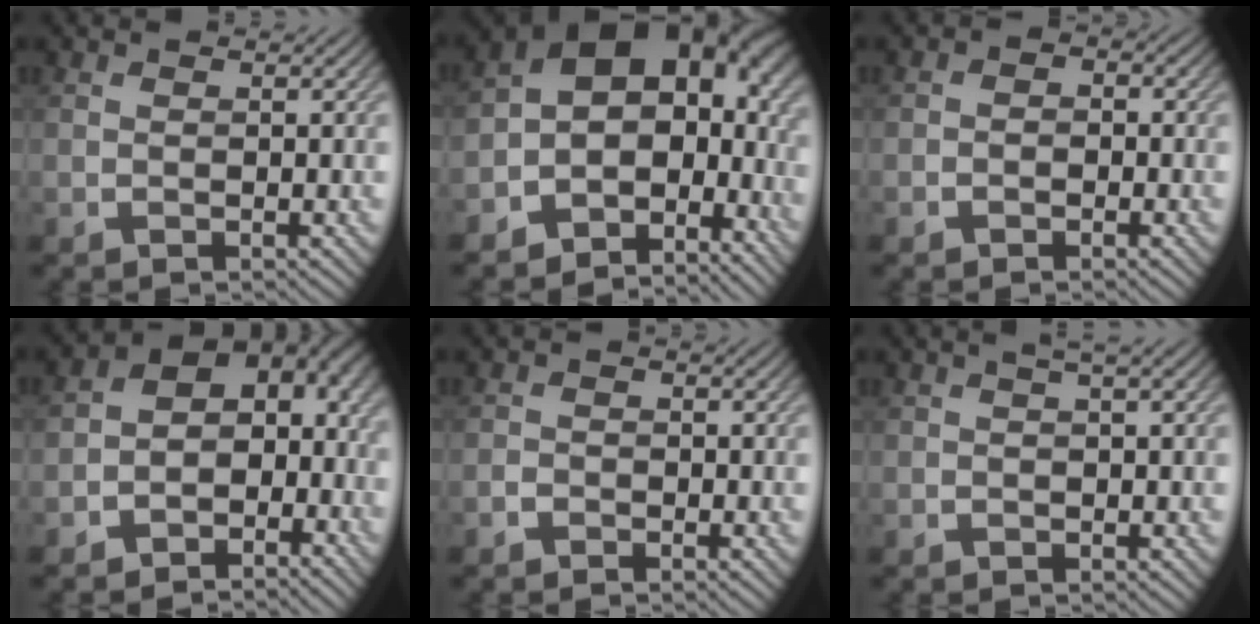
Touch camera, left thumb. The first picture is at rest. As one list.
[{"total": 14.4, "force": [-2.4, 10.0, 10.1], "torque": [-0.161, -0.013, -0.026]}, {"total": 1.3, "force": [-0.7, 1.0, 0.5], "torque": [-0.003, 0.002, -0.013]}, {"total": 8.6, "force": [-2.8, 5.8, 5.7], "torque": [-0.076, -0.006, -0.053]}, {"total": 1.5, "force": [-1.2, 0.9, 0.4], "torque": [-0.007, 0.001, -0.028]}, {"total": 1.4, "force": [0.3, 0.2, 1.4], "torque": [-0.022, 0.010, 0.006]}]